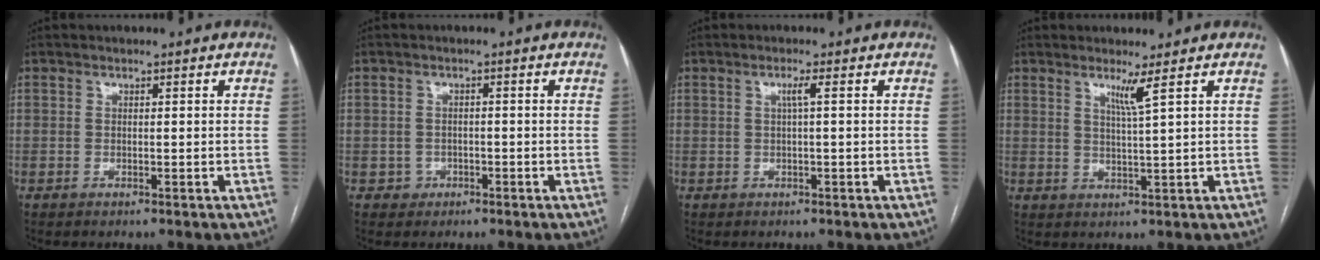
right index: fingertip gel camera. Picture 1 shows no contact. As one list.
[{"total": 2.0, "force": [-0.8, 1.8, 0.1], "torque": [0.007, 0.010, -0.011]}, {"total": 1.4, "force": [0.3, -0.4, 1.4], "torque": [-0.026, 0.001, 0.007]}, {"total": 3.0, "force": [1.8, -1.2, 2.1], "torque": [-0.041, -0.016, 0.037]}]